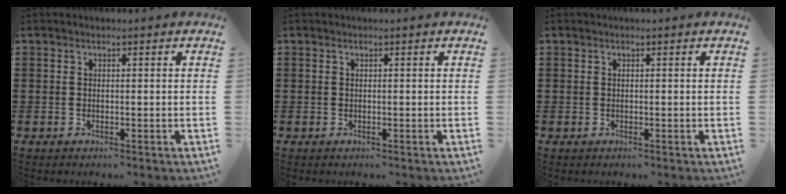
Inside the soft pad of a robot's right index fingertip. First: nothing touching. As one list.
[{"total": 0.0}, {"total": 0.0}]